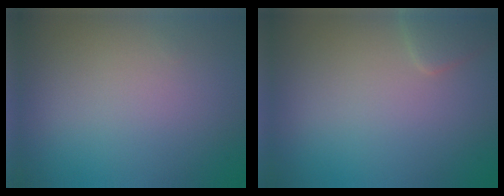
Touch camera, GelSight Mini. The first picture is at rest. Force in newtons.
{"total": 1.6, "press": 1.6, "slide": 0.1}